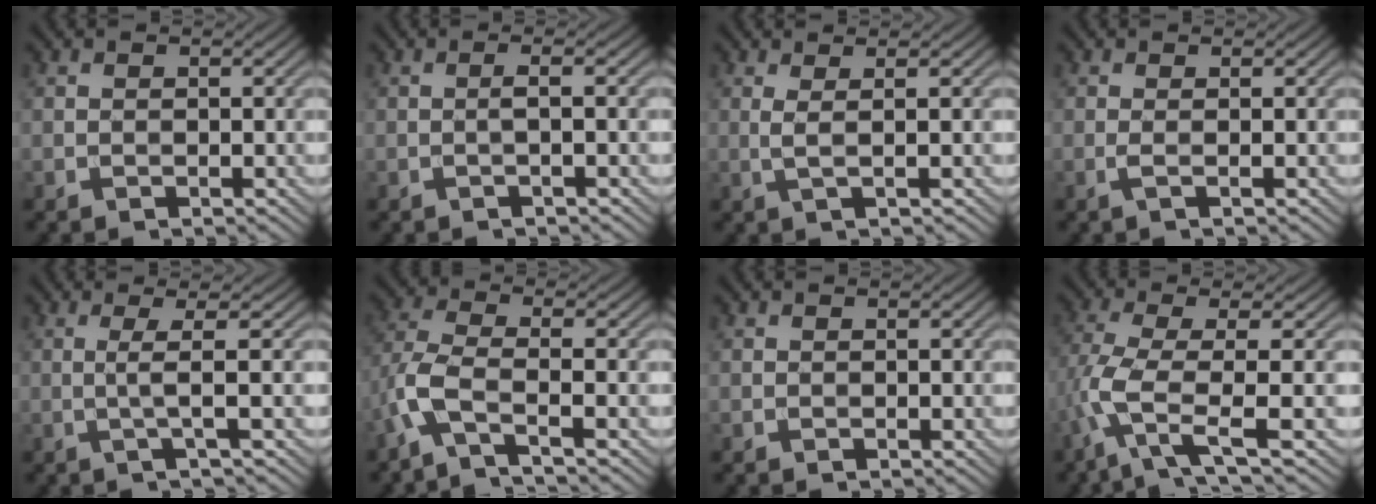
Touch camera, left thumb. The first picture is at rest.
{"total": 1.8, "force": [-0.2, 0.1, 1.8], "torque": [-0.031, 0.006, -0.012]}
{"total": 2.1, "force": [0.7, 0.4, 1.9], "torque": [-0.042, 0.006, 0.007]}
{"total": 1.1, "force": [-0.1, 0.0, 1.1], "torque": [-0.026, 0.003, -0.007]}
{"total": 2.9, "force": [0.2, 0.1, 2.9], "torque": [-0.059, 0.005, -0.006]}
{"total": 5.6, "force": [-2.9, 1.4, 4.6], "torque": [-0.106, 0.002, -0.081]}
{"total": 0.0}
{"total": 7.0, "force": [-1.6, 1.5, 6.6], "torque": [-0.140, 0.007, -0.049]}